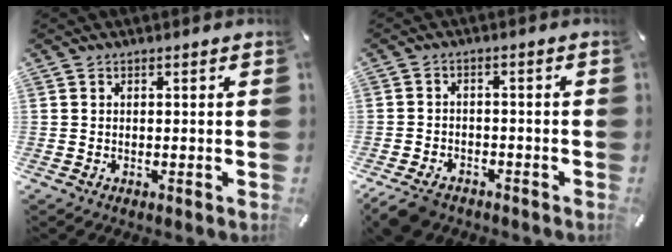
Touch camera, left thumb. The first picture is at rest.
{"total": 5.2, "force": [-3.6, 3.1, 2.1], "torque": [-0.050, 0.016, -0.069]}